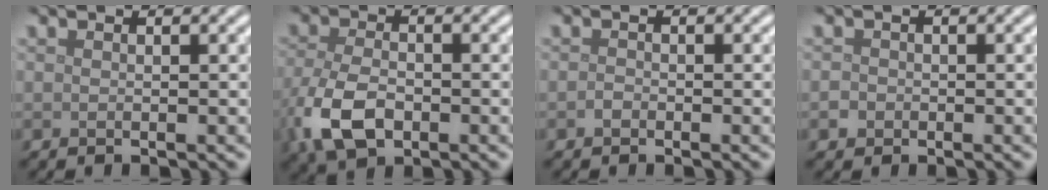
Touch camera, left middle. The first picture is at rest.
{"total": 6.2, "force": [-2.6, 3.6, 4.3], "torque": [-0.103, -0.008, -0.058]}
{"total": 0.6, "force": [-0.4, 0.4, 0.2], "torque": [-0.005, -0.001, -0.008]}
{"total": 1.0, "force": [-0.4, 0.8, 0.2], "torque": [0.000, -0.001, -0.009]}